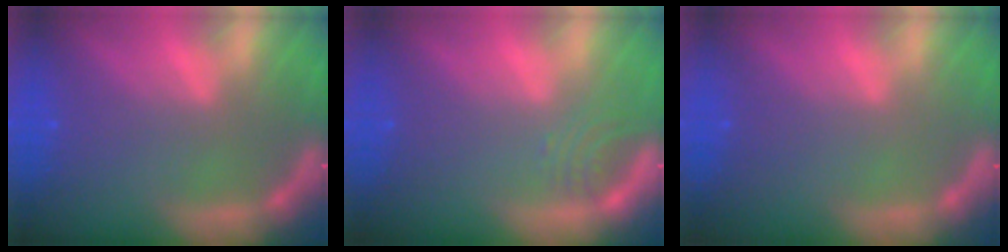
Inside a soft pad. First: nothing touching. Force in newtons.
{"total": 2.0}
{"total": 0.0}